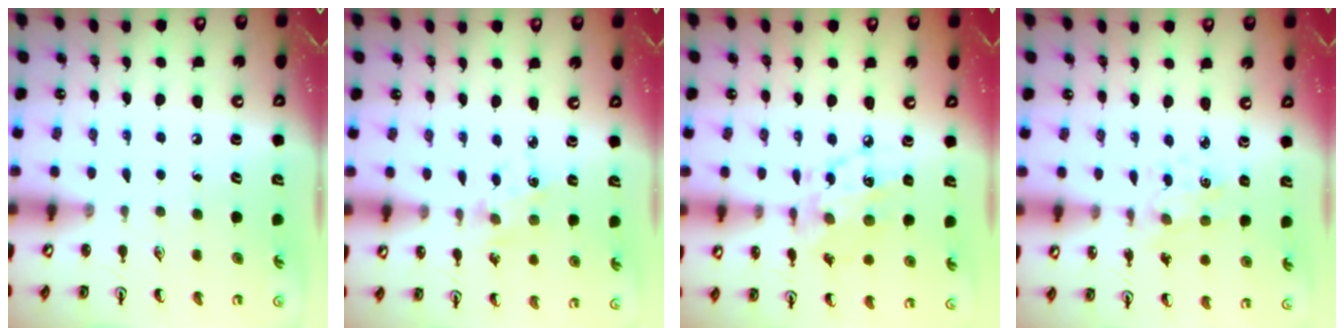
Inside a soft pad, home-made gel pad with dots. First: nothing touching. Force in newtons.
{"total": 2.5, "press": 2.4, "slide": 0.4}
{"total": 11.3, "press": 11.3, "slide": 0.7}
{"total": 1.1, "press": 1.1, "slide": 0.3}